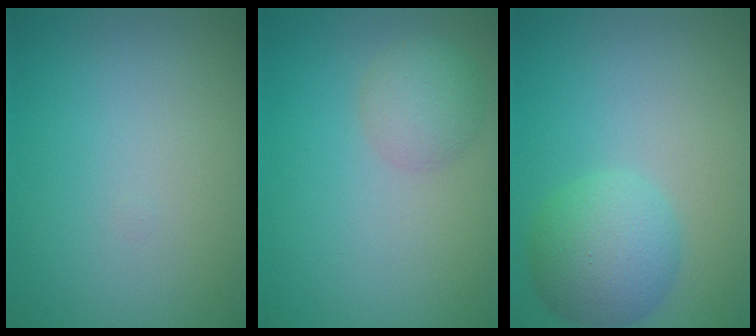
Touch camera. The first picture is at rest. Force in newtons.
{"total": 2.1, "press": 2.1, "slide": 0.2}
{"total": 4.5, "press": 4.4, "slide": 0.2}